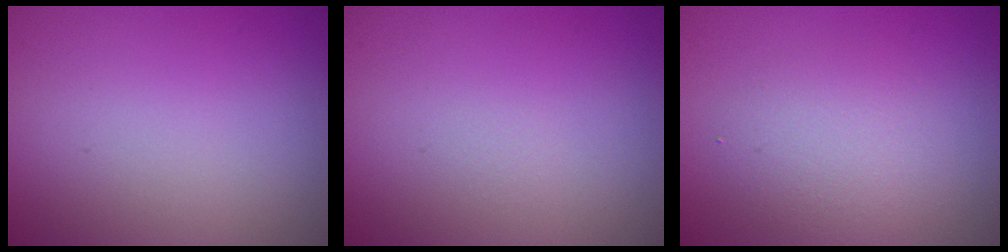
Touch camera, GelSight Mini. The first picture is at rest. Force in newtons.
{"total": 0.0}
{"total": 2.8, "press": 2.8, "slide": 0.2}